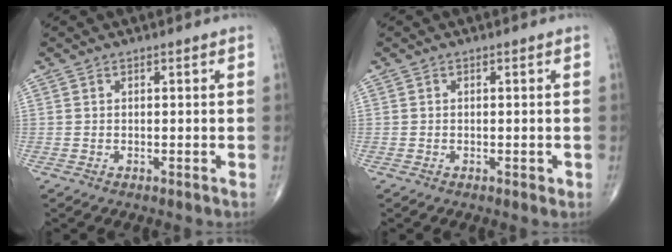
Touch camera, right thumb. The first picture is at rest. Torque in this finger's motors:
{"motor_torque": [-0.11, 0.17, -0.11, -0.08, -0.03]}